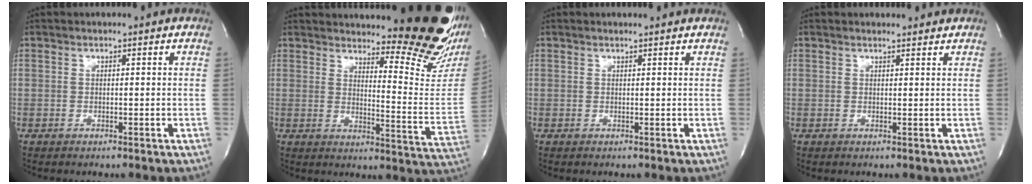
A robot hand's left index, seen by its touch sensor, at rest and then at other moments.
{"total": 21.7, "force": [17.8, 3.8, 11.9], "torque": [-0.149, -0.088, 0.202]}
{"total": 2.0, "force": [1.9, 0.0, 0.6], "torque": [-0.012, 0.008, 0.024]}
{"total": 2.7, "force": [2.6, 0.4, 0.5], "torque": [-0.015, 0.005, 0.032]}